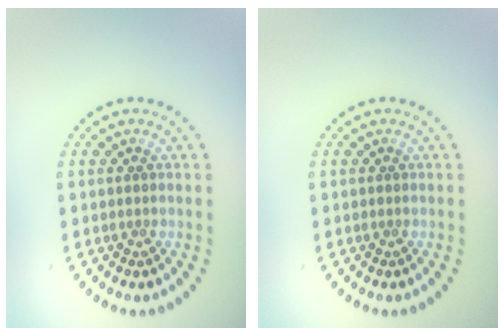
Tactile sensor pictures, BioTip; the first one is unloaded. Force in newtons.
{"total": 0.0}